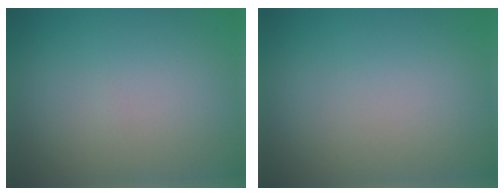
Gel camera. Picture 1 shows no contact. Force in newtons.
{"total": 0.0}